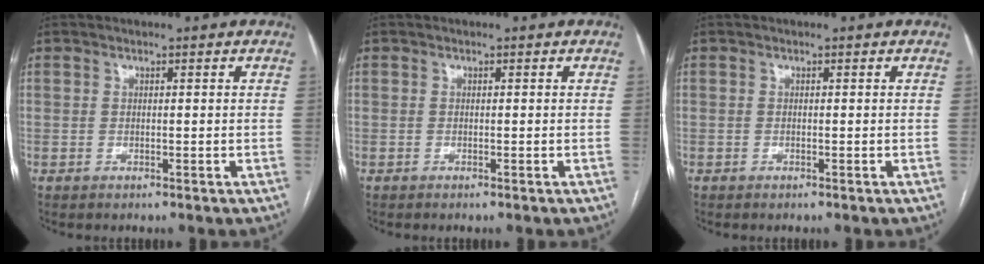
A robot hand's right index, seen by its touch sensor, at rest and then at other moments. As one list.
[{"total": 0.0}, {"total": 0.0}]